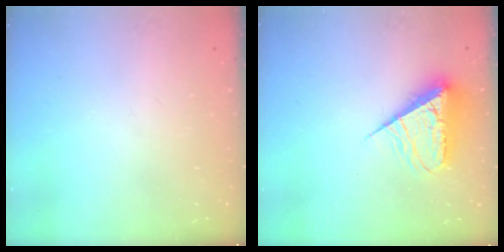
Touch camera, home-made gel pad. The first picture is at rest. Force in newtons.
{"total": 9.2, "press": 9.2, "slide": 0.3}